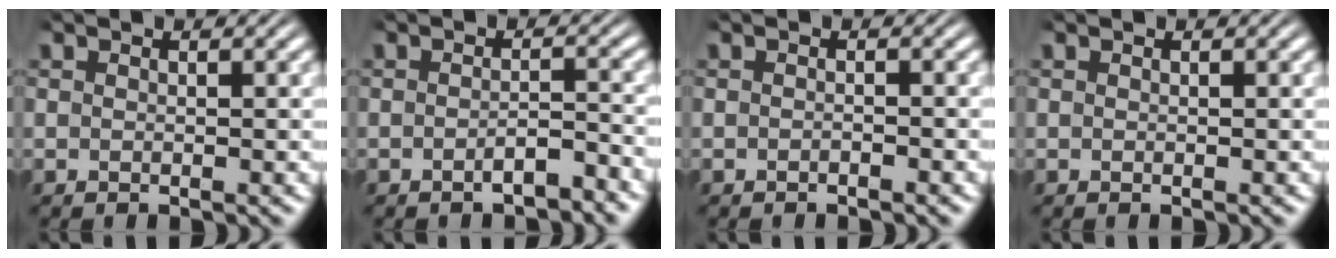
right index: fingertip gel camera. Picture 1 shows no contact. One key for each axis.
{"total": 2.2, "fx": -2.0, "fy": 0.2, "fz": 0.8, "tx": -0.006, "ty": -0.001, "tz": -0.037}
{"total": 0.7, "fx": -0.7, "fy": -0.3, "fz": 0.0, "tx": -0.005, "ty": -0.002, "tz": -0.011}
{"total": 0.0}